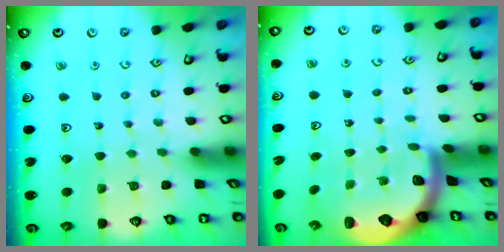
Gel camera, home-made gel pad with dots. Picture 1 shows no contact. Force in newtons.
{"total": 1.4, "press": 1.4, "slide": 0.2}